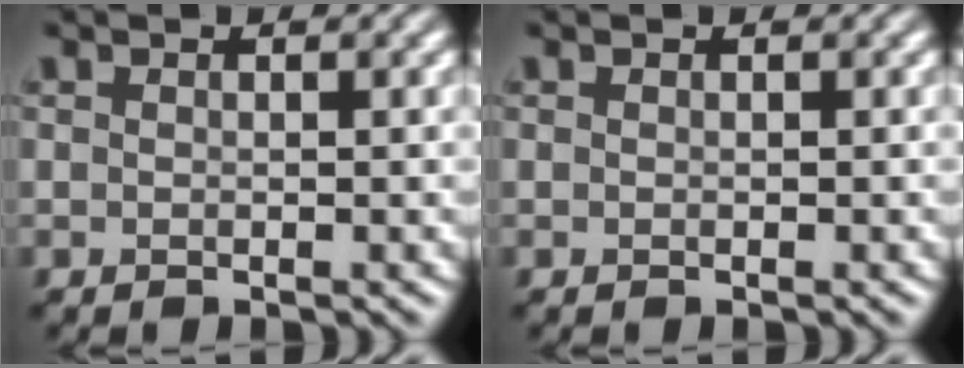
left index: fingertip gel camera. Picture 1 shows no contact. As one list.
[{"total": 0.0}]